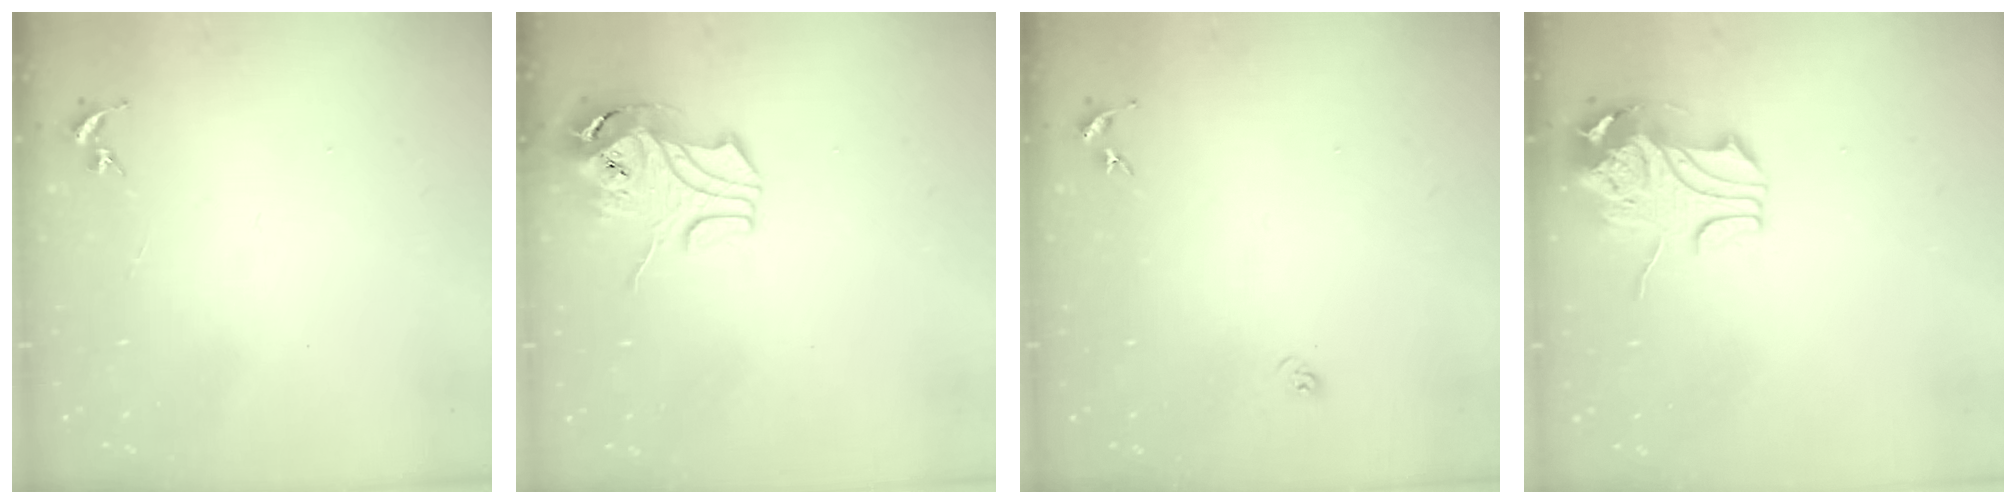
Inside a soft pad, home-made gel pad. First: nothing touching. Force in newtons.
{"total": 10.3, "press": 10.2, "slide": 1.6}
{"total": 3.3, "press": 3.2, "slide": 0.8}
{"total": 9.7, "press": 9.6, "slide": 1.7}